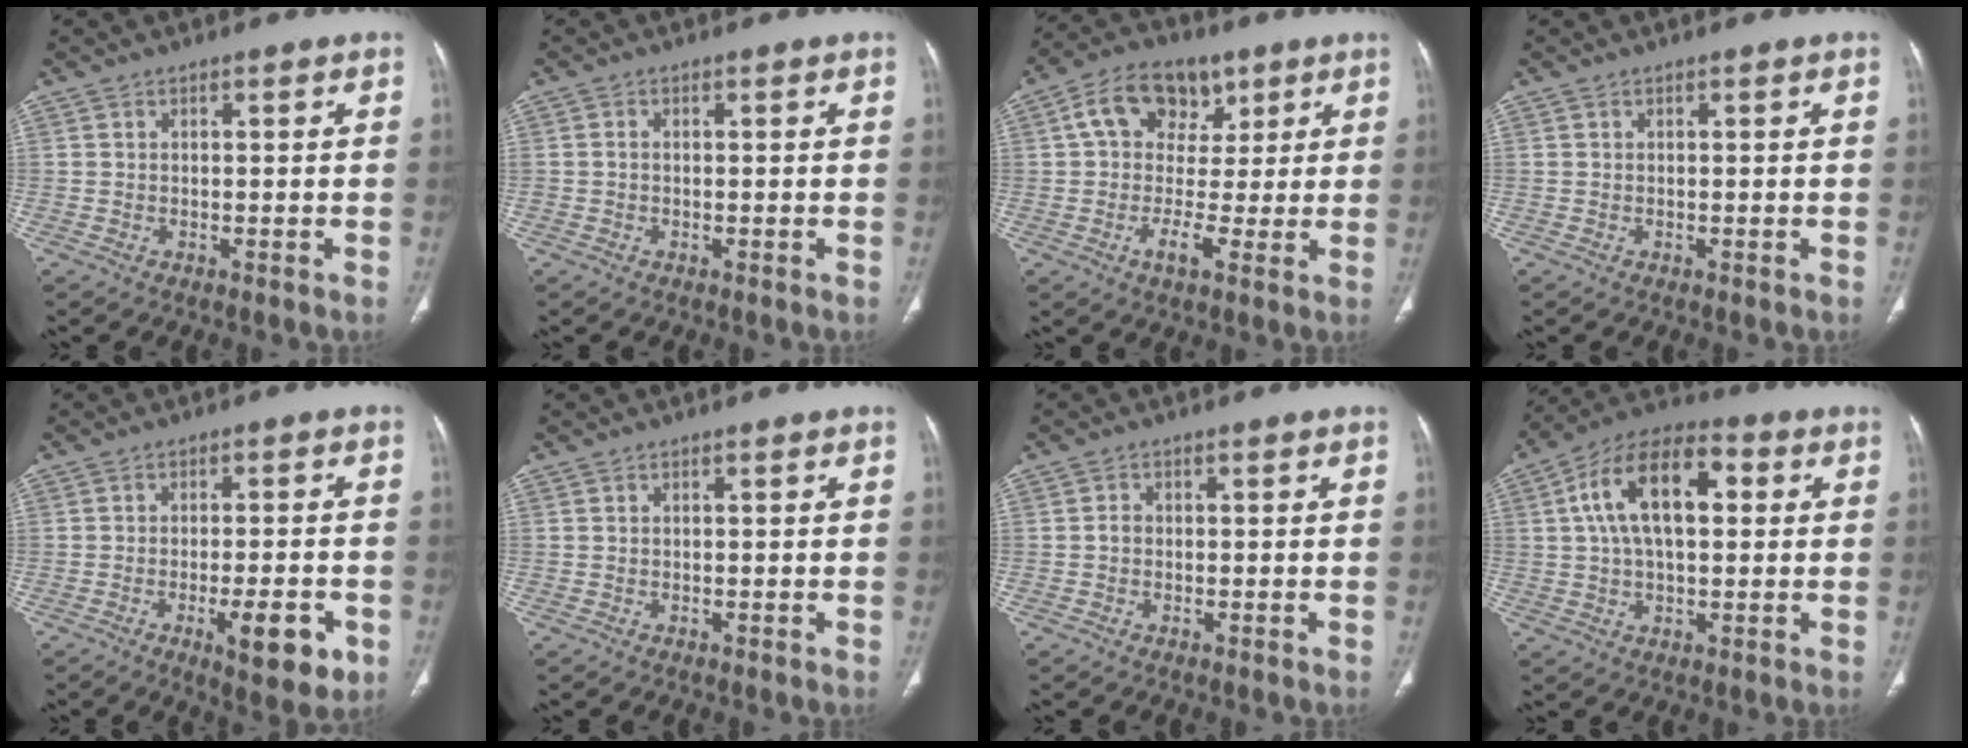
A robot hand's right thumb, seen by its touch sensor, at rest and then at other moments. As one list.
[{"total": 0.8, "force": [-0.1, 0.6, 0.5], "torque": [-0.010, 0.001, -0.003]}, {"total": 12.0, "force": [3.3, 8.7, 7.7], "torque": [-0.100, 0.010, 0.047]}, {"total": 0.0}, {"total": 9.4, "force": [-3.6, 3.0, 8.1], "torque": [-0.107, 0.002, -0.045]}, {"total": 0.0}, {"total": 1.2, "force": [-0.2, 0.9, 0.6], "torque": [-0.006, 0.003, -0.007]}, {"total": 15.7, "force": [3.3, 8.6, 12.8], "torque": [-0.214, 0.026, 0.049]}]